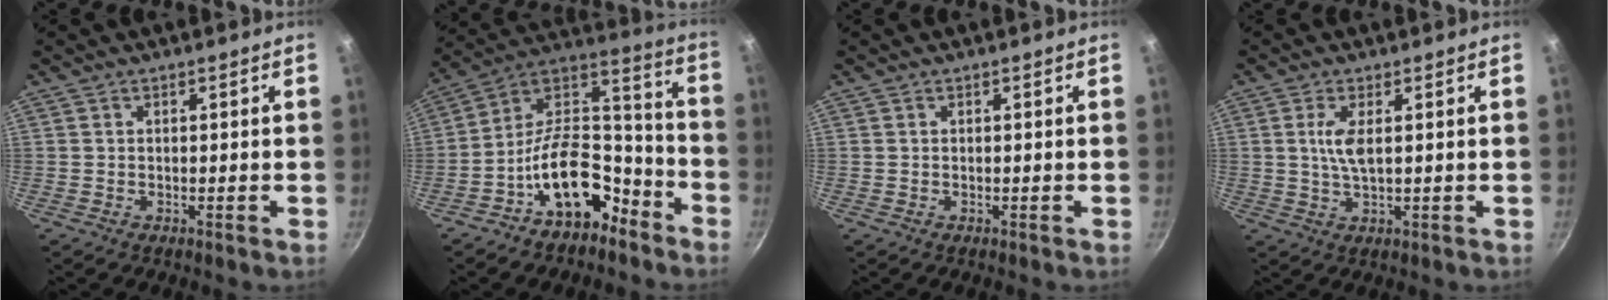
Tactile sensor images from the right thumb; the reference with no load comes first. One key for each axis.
{"total": 17.6, "fx": -9.3, "fy": 9.8, "fz": 11.3, "tx": -0.137, "ty": 0.107, "tz": -0.157}
{"total": 0.0}
{"total": 4.5, "fx": 0.9, "fy": 1.4, "fz": 4.1, "tx": -0.089, "ty": -0.001, "tz": 0.020}